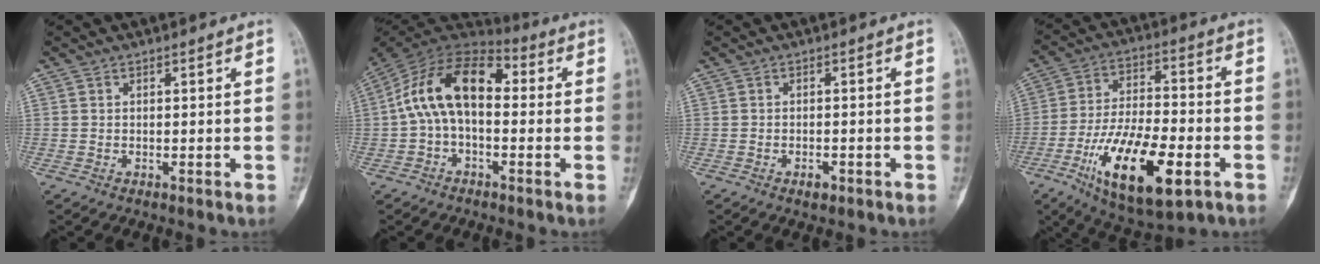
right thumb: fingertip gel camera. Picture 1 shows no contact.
{"total": 14.9, "force": [0.6, 8.8, 12.0], "torque": [-0.204, 0.046, -0.006]}
{"total": 1.7, "force": [-1.0, 0.8, 1.1], "torque": [-0.015, 0.004, -0.014]}
{"total": 19.8, "force": [-7.6, 7.7, 16.5], "torque": [-0.288, 0.020, -0.120]}